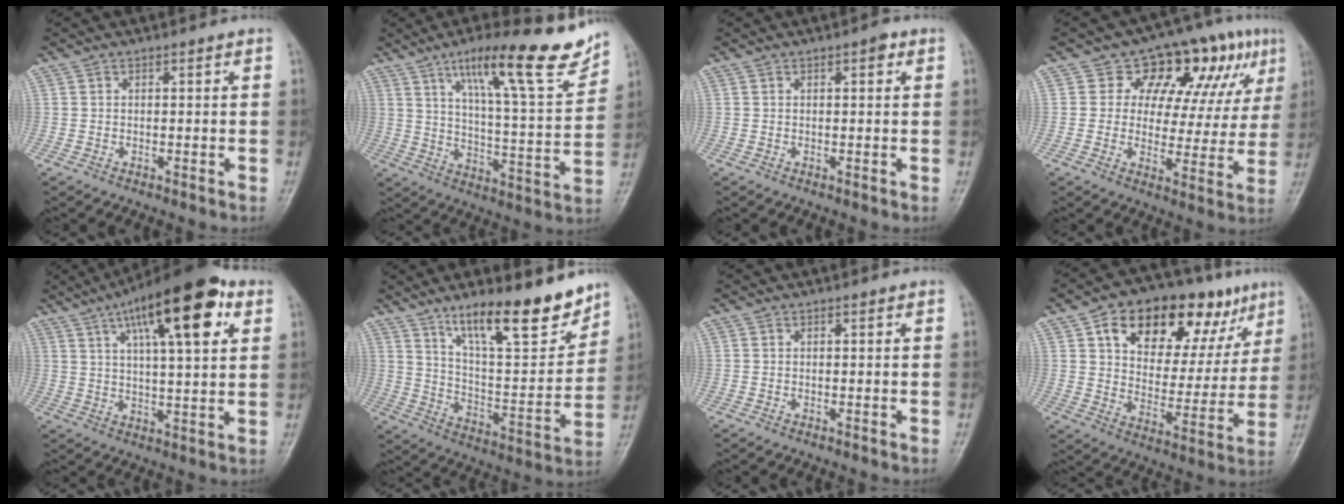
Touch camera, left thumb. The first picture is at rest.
{"total": 20.0, "force": [13.1, 3.6, 14.7], "torque": [-0.191, -0.060, 0.203]}
{"total": 1.5, "force": [0.7, 0.6, 1.2], "torque": [-0.014, 0.001, 0.007]}
{"total": 15.6, "force": [7.4, 9.3, 10.1], "torque": [-0.071, -0.006, 0.101]}
{"total": 18.9, "force": [8.5, 5.8, 15.8], "torque": [-0.221, -0.007, 0.130]}
{"total": 18.2, "force": [12.9, 4.8, 11.9], "torque": [-0.151, -0.081, 0.219]}
{"total": 0.0}
{"total": 22.8, "force": [11.6, 12.5, 15.0], "torque": [-0.169, -0.011, 0.179]}